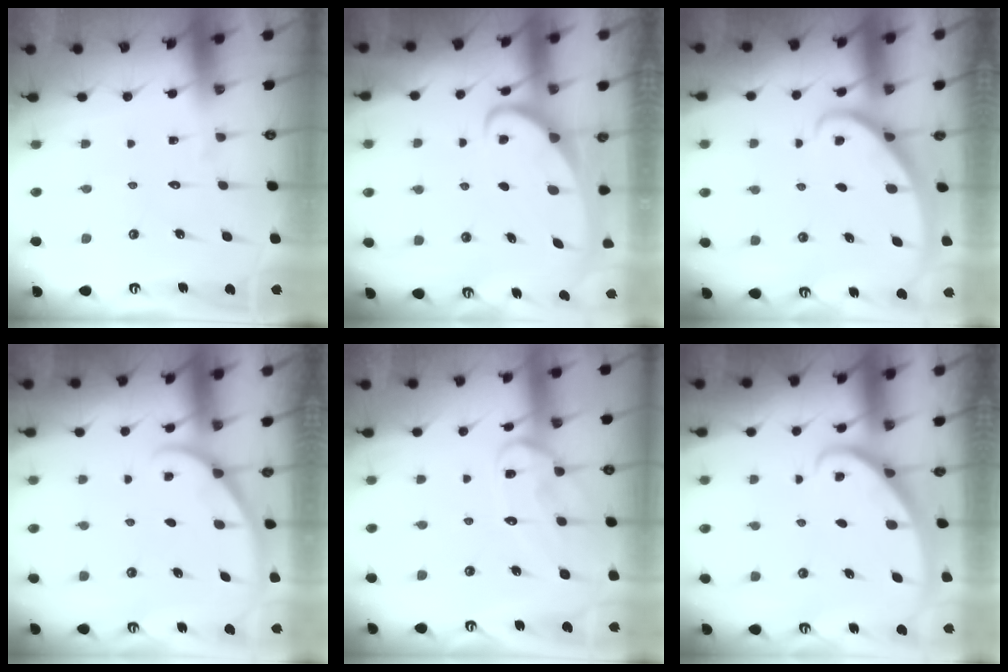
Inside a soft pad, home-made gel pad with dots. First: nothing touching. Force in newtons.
{"total": 2.1, "press": 2.1, "slide": 0.3}
{"total": 1.9, "press": 1.9, "slide": 0.2}
{"total": 1.7, "press": 1.6, "slide": 0.2}
{"total": 13.5, "press": 13.5, "slide": 1.1}
{"total": 2.3, "press": 2.3, "slide": 0.2}